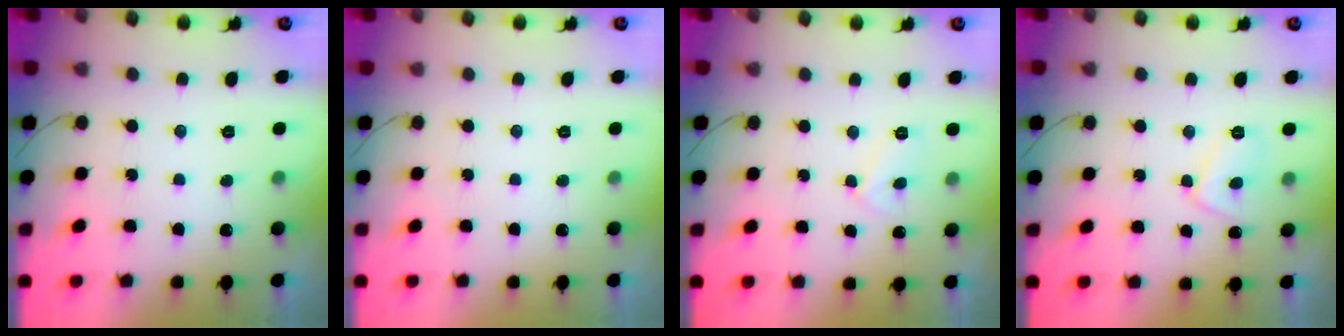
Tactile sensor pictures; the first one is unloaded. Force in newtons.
{"total": 0.0}
{"total": 4.8, "press": 4.8, "slide": 0.4}
{"total": 6.5, "press": 6.5, "slide": 0.3}